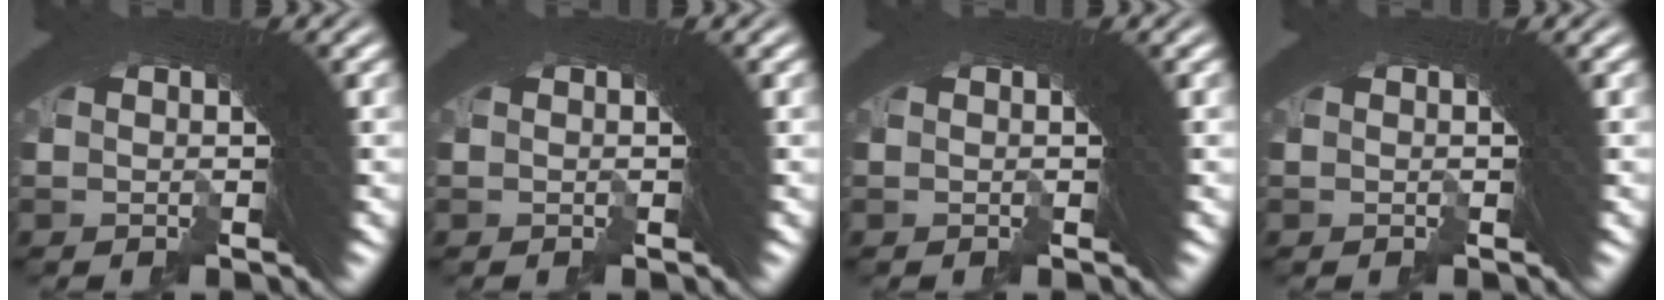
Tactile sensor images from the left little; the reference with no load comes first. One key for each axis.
{"total": 0.0}
{"total": 0.0}
{"total": 0.0}